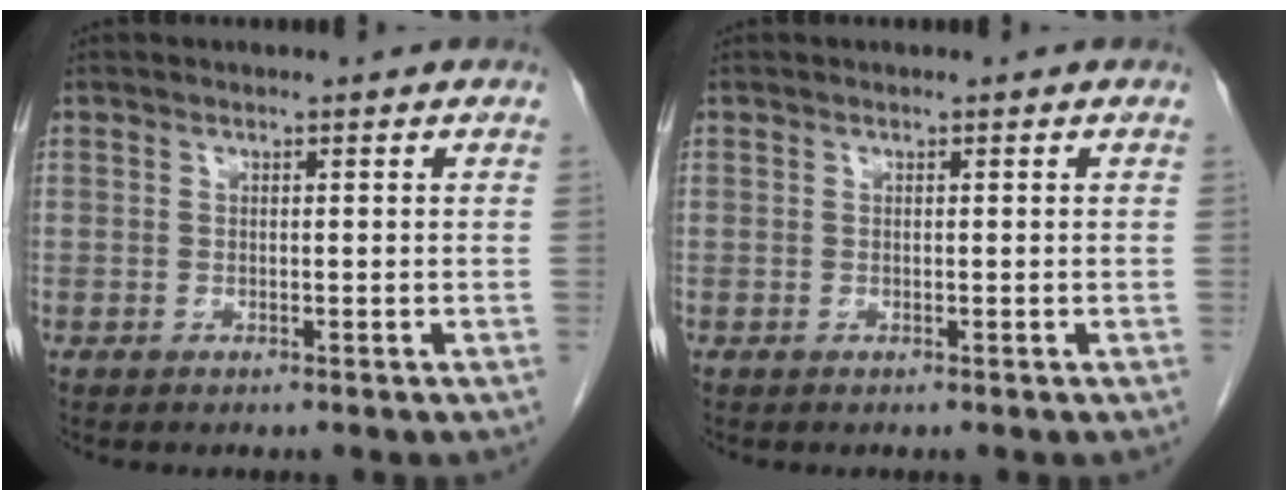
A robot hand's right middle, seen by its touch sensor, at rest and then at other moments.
{"total": 0.0}